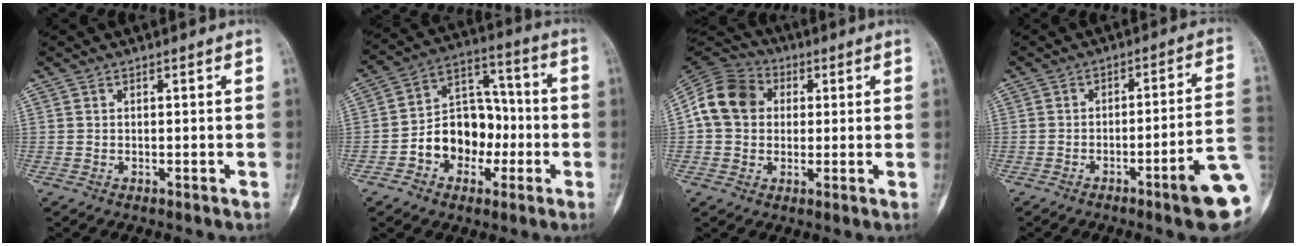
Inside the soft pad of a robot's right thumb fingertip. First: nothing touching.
{"total": 13.3, "force": [-3.4, 10.1, 8.0], "torque": [-0.081, 0.056, -0.060]}
{"total": 11.9, "force": [1.8, 9.8, 6.4], "torque": [-0.106, 0.022, 0.022]}
{"total": 11.5, "force": [-4.7, 0.7, 10.5], "torque": [-0.130, 0.026, -0.066]}